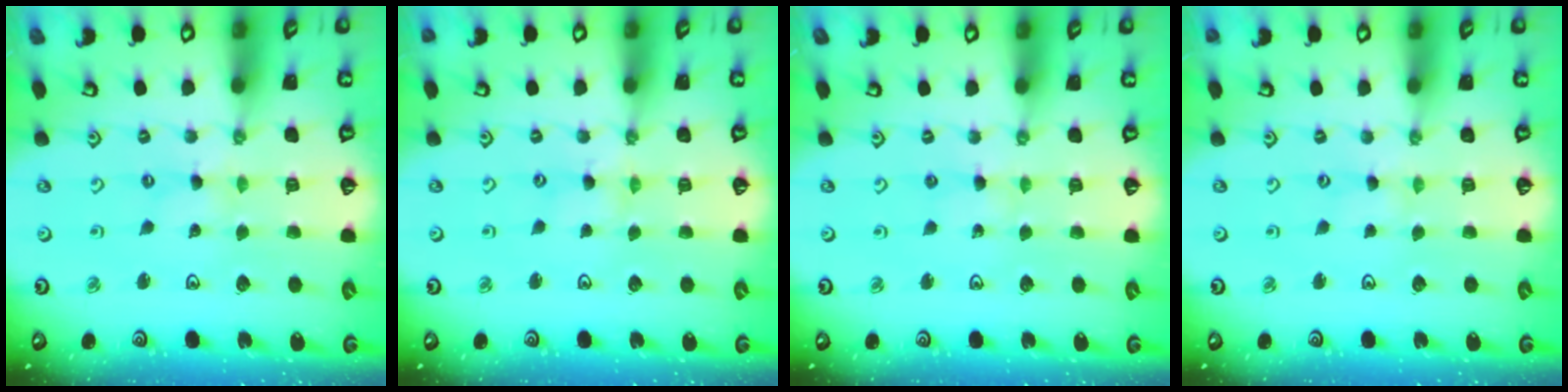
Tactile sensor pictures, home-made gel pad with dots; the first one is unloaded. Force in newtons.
{"total": 1.4, "press": 1.4, "slide": 0.2}
{"total": 2.4, "press": 2.3, "slide": 0.3}
{"total": 0.0}